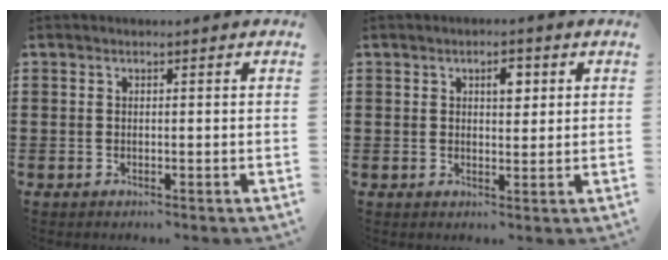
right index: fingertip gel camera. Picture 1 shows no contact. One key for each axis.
{"total": 3.0, "fx": 1.1, "fy": 1.5, "fz": 2.4, "tx": -0.027, "ty": -0.003, "tz": 0.013}